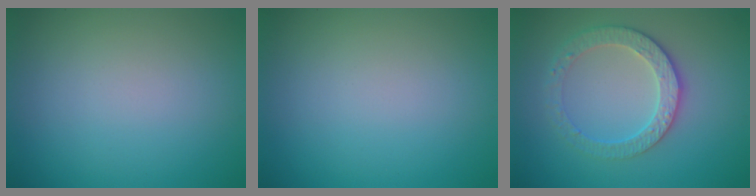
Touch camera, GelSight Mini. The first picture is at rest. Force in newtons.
{"total": 0.0}
{"total": 3.3, "press": 3.1, "slide": 1.2}